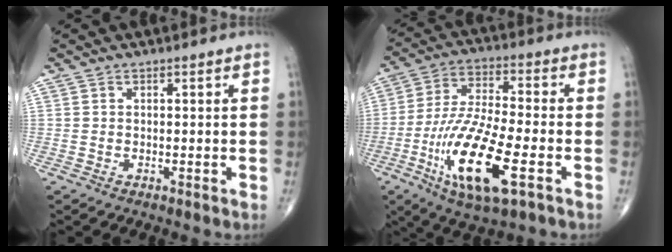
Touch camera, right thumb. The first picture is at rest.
{"total": 18.3, "force": [-6.4, 5.4, 16.3], "torque": [-0.333, 0.010, -0.110]}